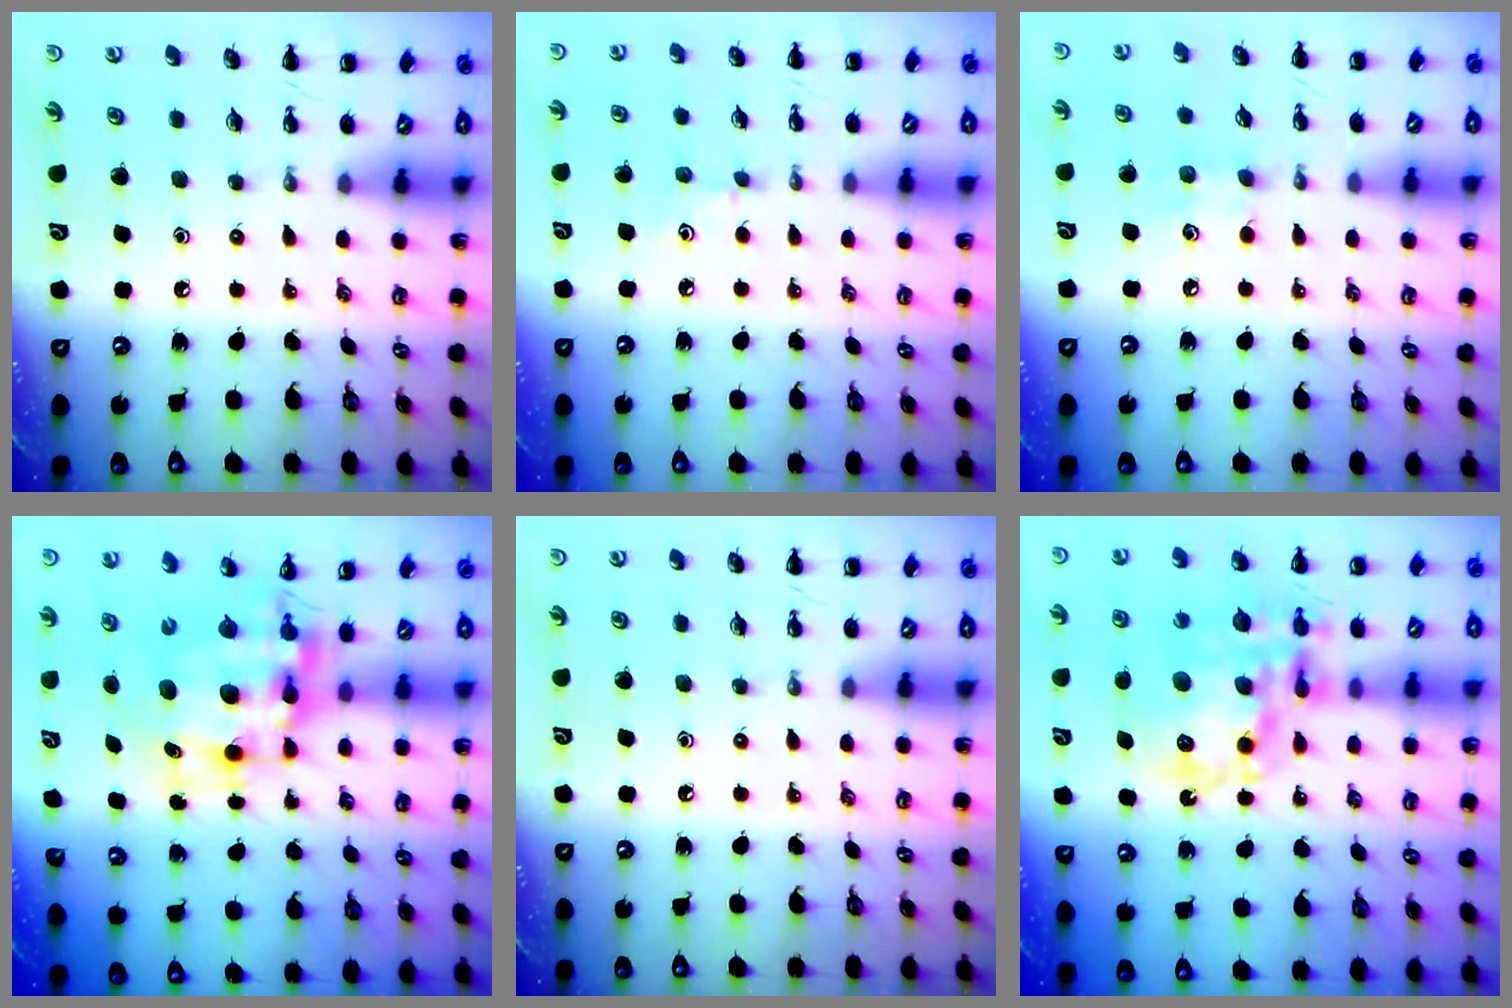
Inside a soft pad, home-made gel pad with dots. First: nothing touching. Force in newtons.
{"total": 4.2, "press": 4.0, "slide": 1.5}
{"total": 6.6, "press": 6.4, "slide": 1.8}
{"total": 9.8, "press": 9.5, "slide": 2.4}
{"total": 0.0}
{"total": 19.0, "press": 18.5, "slide": 4.3}